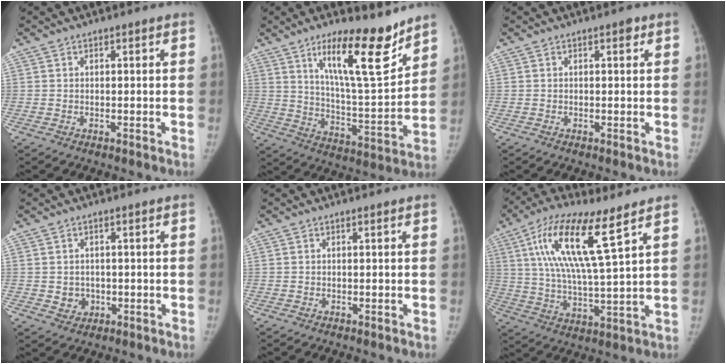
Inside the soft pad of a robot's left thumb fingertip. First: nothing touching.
{"total": 17.3, "force": [11.4, 4.2, 12.3], "torque": [-0.165, -0.082, 0.195]}
{"total": 1.1, "force": [0.5, 0.6, 0.7], "torque": [-0.005, 0.000, 0.005]}
{"total": 3.2, "force": [-0.4, 2.9, 1.1], "torque": [-0.002, 0.002, 0.002]}
{"total": 0.0}
{"total": 16.0, "force": [7.4, 3.2, 13.8], "torque": [-0.273, -0.022, 0.138]}